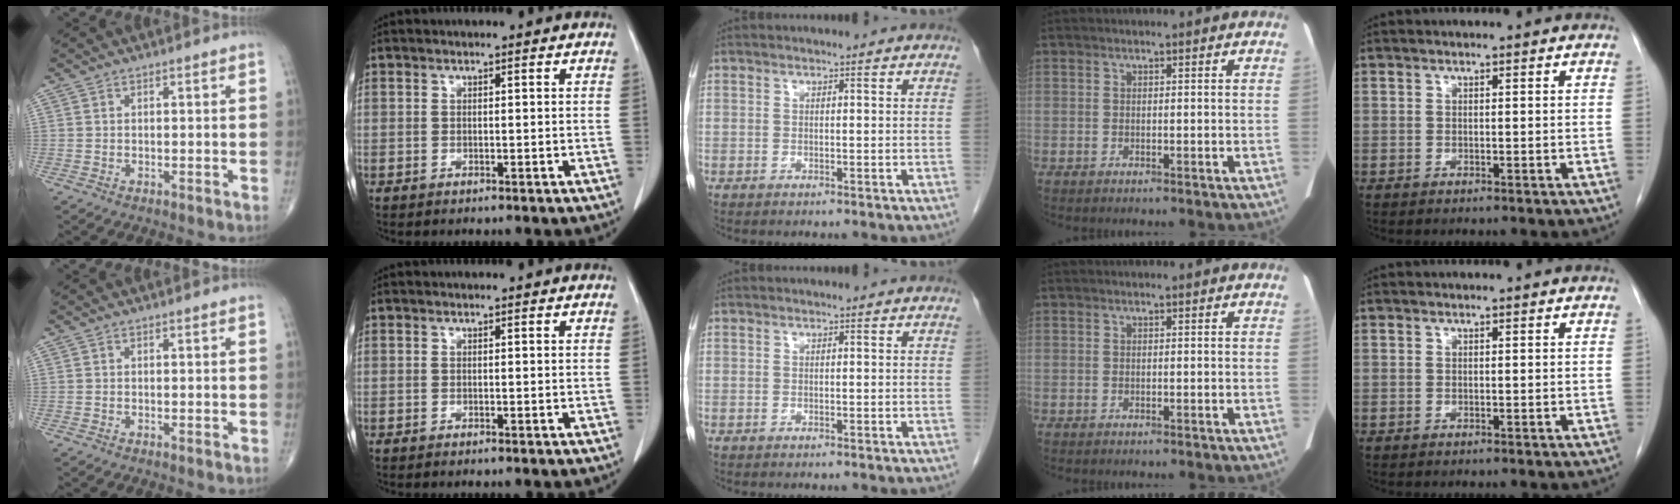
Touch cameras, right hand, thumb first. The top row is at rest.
{"index": {"total": 0.5, "force": [-0.5, -0.1, 0.2], "torque": [-0.003, 0.001, -0.007]}}